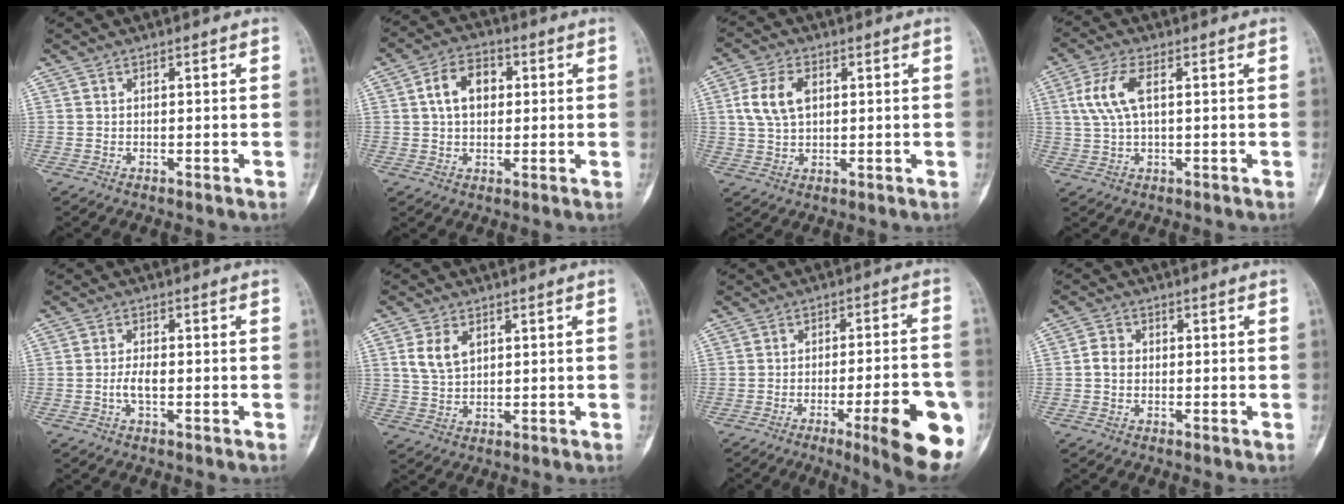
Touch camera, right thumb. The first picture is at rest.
{"total": 8.1, "force": [1.5, 5.7, 5.6], "torque": [-0.078, 0.014, 0.020]}
{"total": 7.4, "force": [1.7, 4.6, 5.5], "torque": [-0.112, 0.006, 0.034]}
{"total": 7.1, "force": [1.6, 3.0, 6.3], "torque": [-0.154, 0.014, 0.034]}
{"total": 2.8, "force": [-0.7, 1.1, 2.4], "torque": [-0.053, 0.005, -0.013]}
{"total": 5.3, "force": [2.0, 3.5, 3.6], "torque": [-0.061, -0.005, 0.044]}
{"total": 16.7, "force": [-6.5, 3.4, 15.0], "torque": [-0.166, 0.014, -0.079]}
{"total": 2.7, "force": [-0.3, 2.3, 1.4], "torque": [-0.018, 0.009, -0.012]}